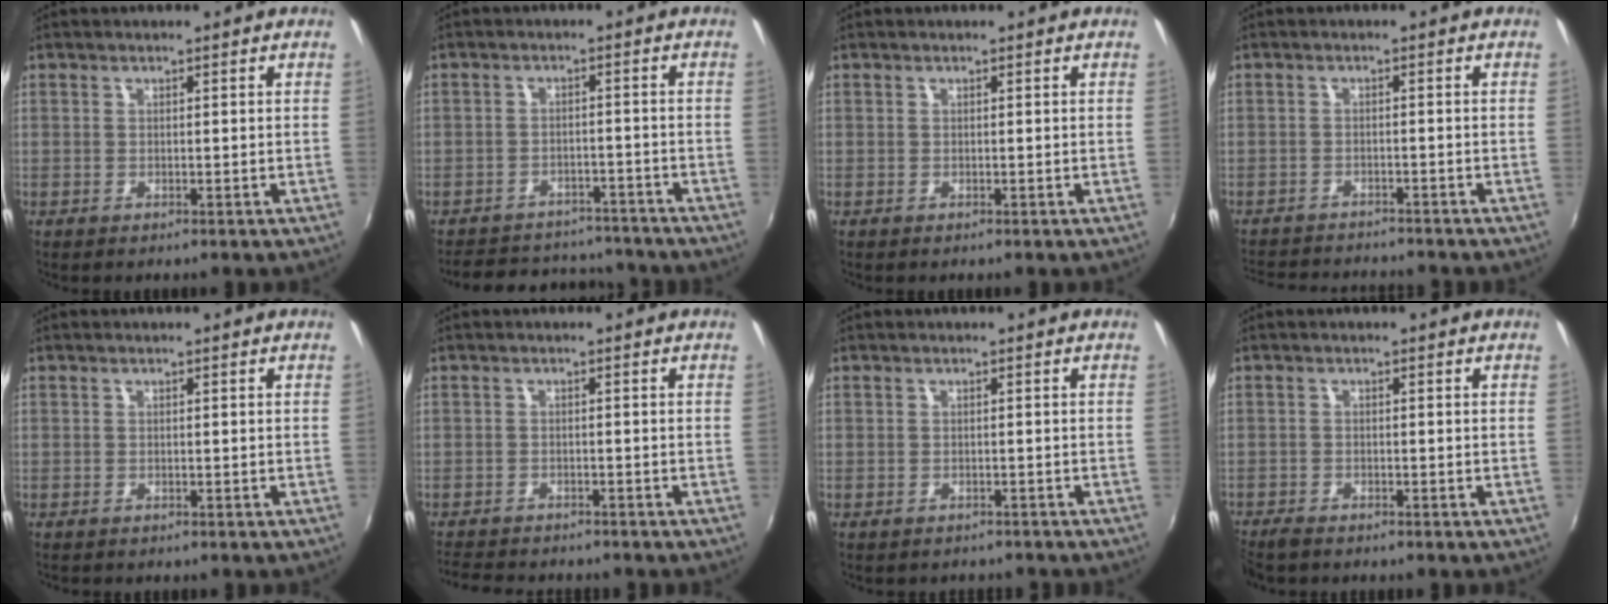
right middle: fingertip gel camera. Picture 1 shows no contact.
{"total": 13.1, "force": [-11.2, 5.8, 3.4], "torque": [-0.084, 0.037, -0.142]}
{"total": 0.0}
{"total": 9.7, "force": [-9.0, 1.9, 2.9], "torque": [-0.078, -0.007, -0.140]}
{"total": 0.5, "force": [-0.5, 0.2, 0.0], "torque": [-0.002, -0.001, -0.008]}
{"total": 7.3, "force": [-6.8, 1.8, 2.2], "torque": [-0.065, -0.014, -0.108]}
{"total": 3.0, "force": [-2.7, 1.2, 0.7], "torque": [-0.017, -0.013, -0.035]}
{"total": 3.2, "force": [-3.0, 0.7, 1.0], "torque": [-0.030, -0.017, -0.059]}